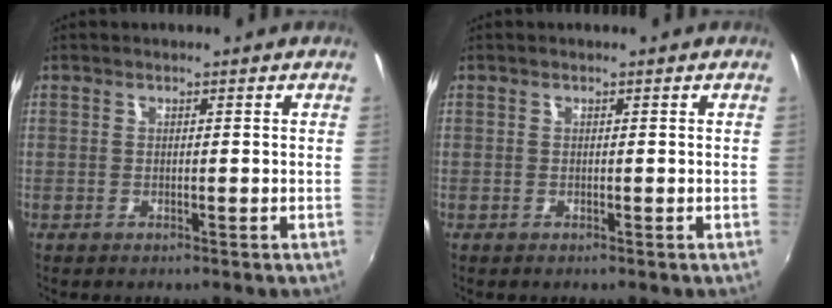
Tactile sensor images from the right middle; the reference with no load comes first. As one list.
[{"total": 0.0}]